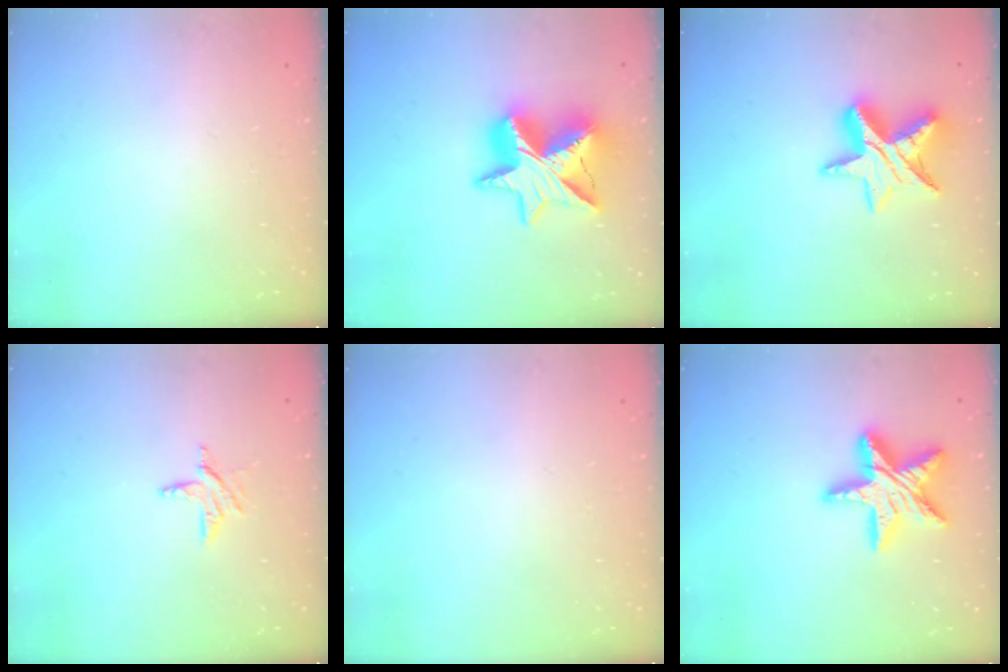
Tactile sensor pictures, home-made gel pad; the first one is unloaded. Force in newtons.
{"total": 17.1, "press": 17.0, "slide": 1.4}
{"total": 12.1, "press": 12.1, "slide": 1.0}
{"total": 6.0, "press": 6.0, "slide": 0.4}
{"total": 0.0}
{"total": 17.1, "press": 17.0, "slide": 1.5}